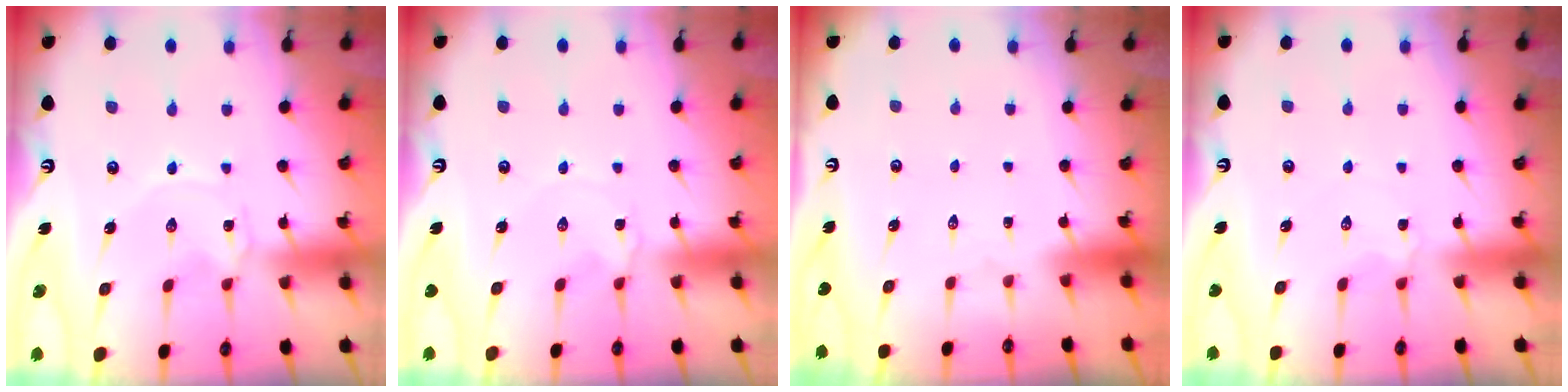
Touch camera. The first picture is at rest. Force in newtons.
{"total": 0.0}
{"total": 1.6, "press": 1.6, "slide": 0.1}
{"total": 2.7, "press": 2.6, "slide": 0.5}